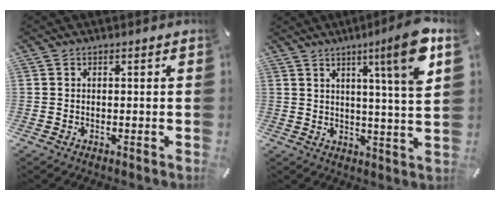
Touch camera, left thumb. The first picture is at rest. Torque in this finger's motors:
{"motor_torque": [0.48, 0.69, 0.25, -0.18, 0.33]}